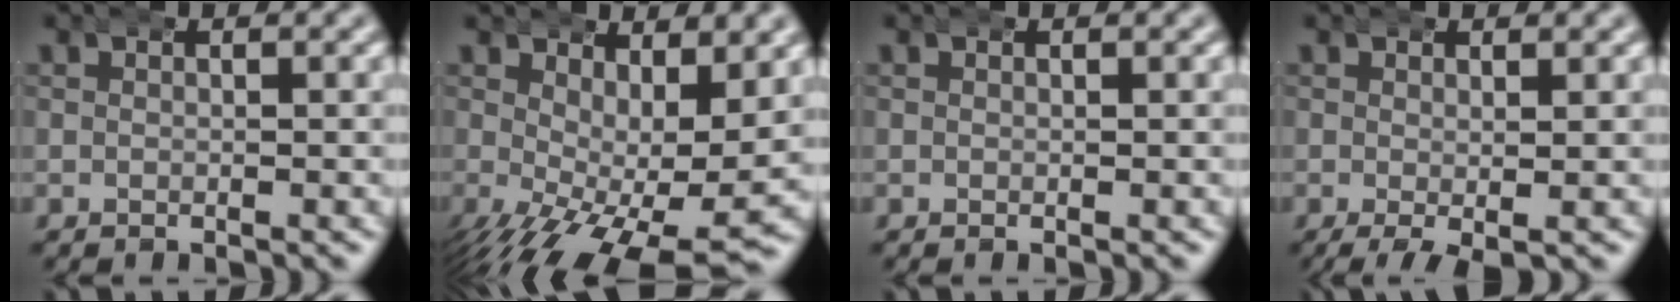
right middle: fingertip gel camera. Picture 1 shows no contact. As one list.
[{"total": 8.8, "force": [-2.9, 3.9, 7.4], "torque": [-0.127, -0.050, -0.020]}, {"total": 0.0}, {"total": 3.7, "force": [-2.0, 1.4, 2.7], "torque": [-0.044, -0.014, -0.023]}]